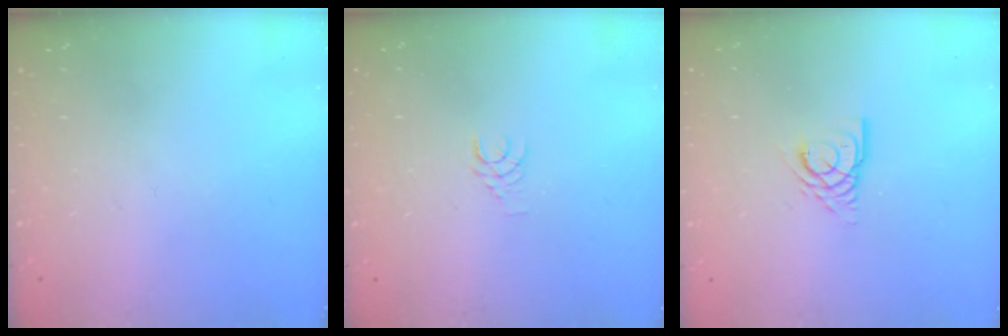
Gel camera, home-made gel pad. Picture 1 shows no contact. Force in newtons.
{"total": 3.7, "press": 3.7, "slide": 0.4}
{"total": 5.5, "press": 5.5, "slide": 0.5}